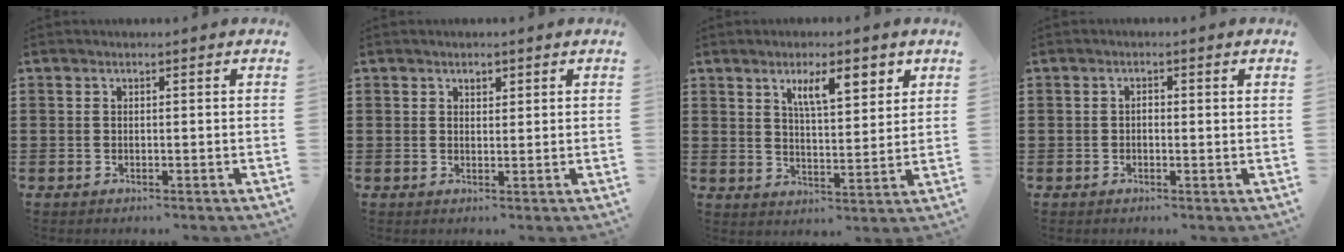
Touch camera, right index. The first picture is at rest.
{"total": 1.2, "force": [0.8, 0.7, 0.5], "torque": [-0.011, 0.002, 0.016]}
{"total": 7.2, "force": [3.8, 2.3, 5.7], "torque": [-0.097, -0.001, 0.060]}
{"total": 0.7, "force": [-0.1, 0.2, 0.7], "torque": [-0.013, -0.004, -0.001]}